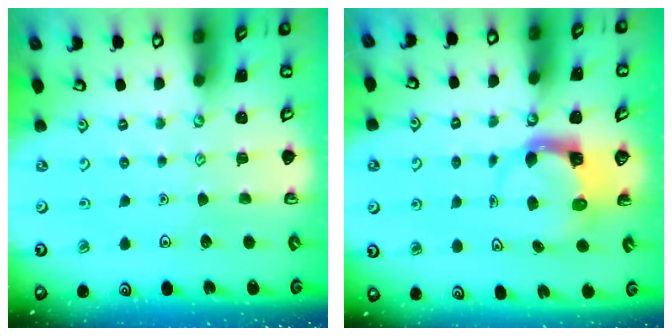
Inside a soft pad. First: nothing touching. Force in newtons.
{"total": 3.6, "press": 3.5, "slide": 0.5}